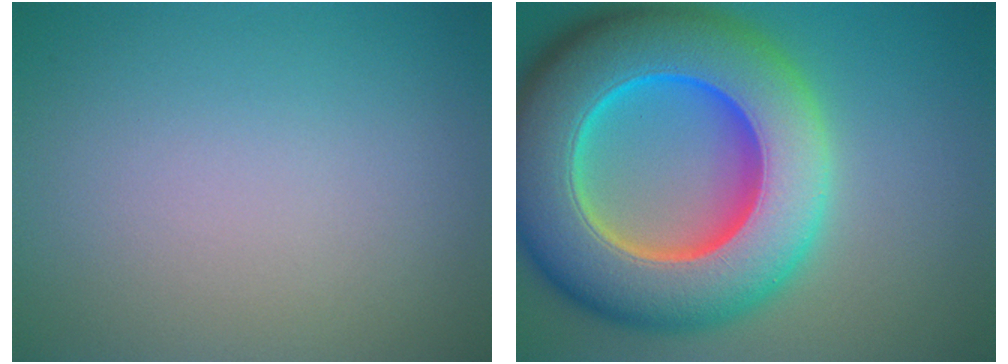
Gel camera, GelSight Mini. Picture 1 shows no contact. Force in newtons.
{"total": 16.4, "press": 16.4, "slide": 0.6}